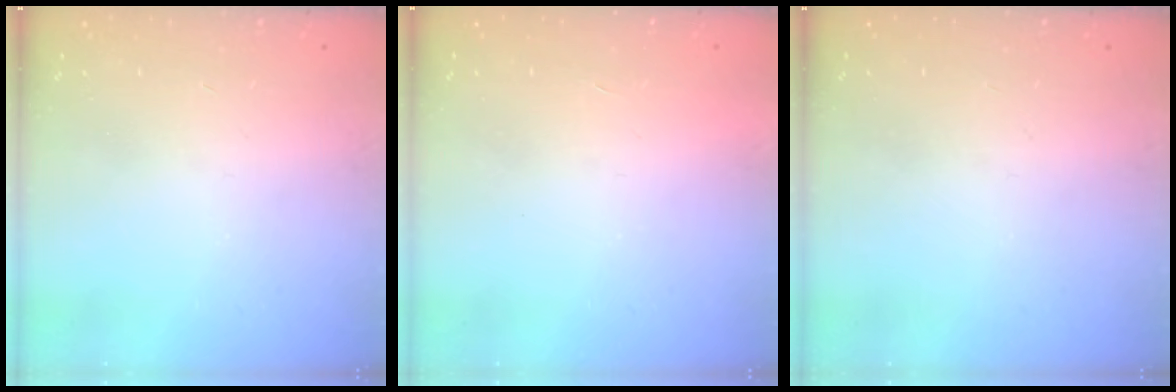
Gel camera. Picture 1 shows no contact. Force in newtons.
{"total": 1.6, "press": 1.6, "slide": 0.1}
{"total": 0.0}